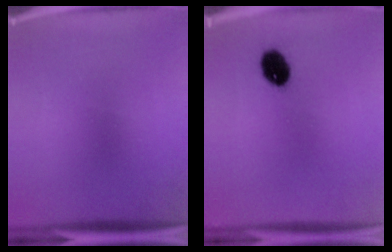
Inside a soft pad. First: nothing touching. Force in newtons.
{"total": 6.9}